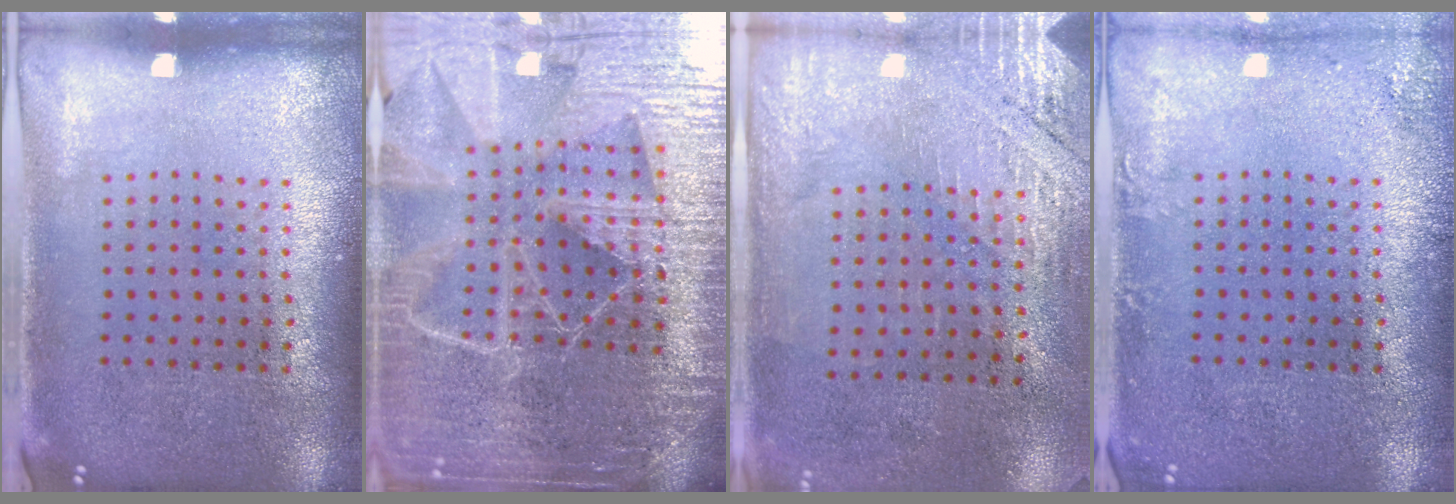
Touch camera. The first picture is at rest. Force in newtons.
{"total": 6.4, "press": 5.5, "slide": 3.2}
{"total": 2.7, "press": 2.4, "slide": 1.2}
{"total": 1.5, "press": 1.5, "slide": 0.1}